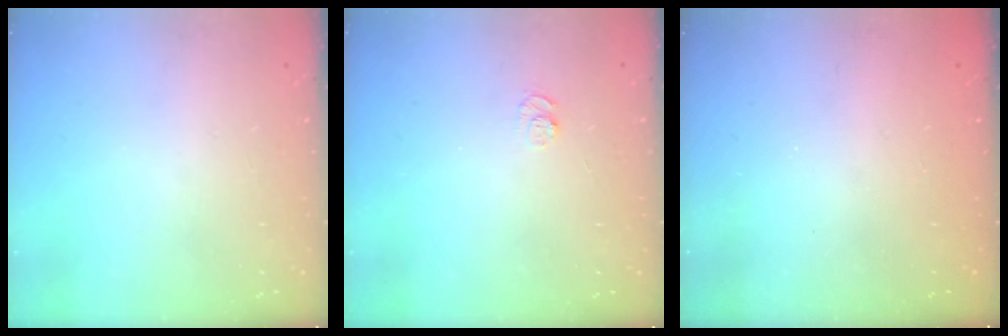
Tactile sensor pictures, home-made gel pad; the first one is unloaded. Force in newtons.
{"total": 4.9, "press": 4.9, "slide": 0.6}
{"total": 2.4, "press": 2.3, "slide": 0.7}